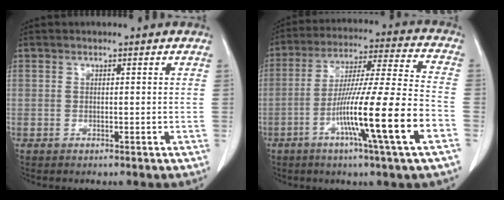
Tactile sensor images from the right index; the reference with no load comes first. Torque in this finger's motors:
{"motor_torque": [1.79, -0.35, 1.05, 0.21]}